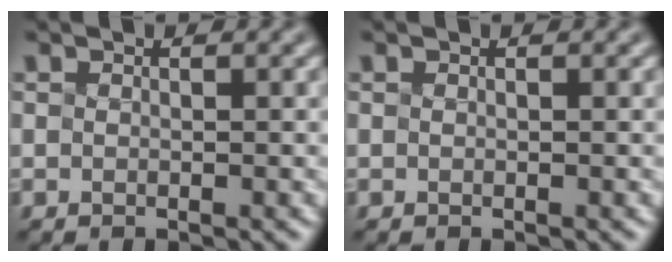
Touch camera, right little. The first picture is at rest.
{"total": 0.0}